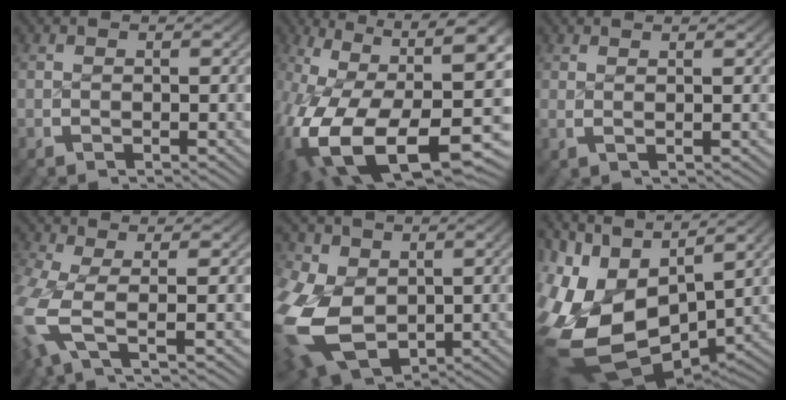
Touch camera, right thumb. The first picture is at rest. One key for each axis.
{"total": 20.6, "fx": -5.0, "fy": 12.6, "fz": 15.5, "tx": -0.309, "ty": -0.093, "tz": -0.031}
{"total": 1.3, "fx": 0.7, "fy": -0.1, "fz": 1.1, "tx": -0.021, "ty": -0.002, "tz": 0.017}
{"total": 6.5, "fx": -0.8, "fy": 3.7, "fz": 5.4, "tx": -0.164, "ty": -0.028, "tz": -0.007}
{"total": 13.6, "fx": -3.0, "fy": 10.2, "fz": 8.5, "tx": -0.242, "ty": -0.093, "tz": -0.004}
{"total": 18.7, "fx": -3.1, "fy": 13.0, "fz": 13.1, "tx": -0.290, "ty": -0.068, "tz": -0.017}